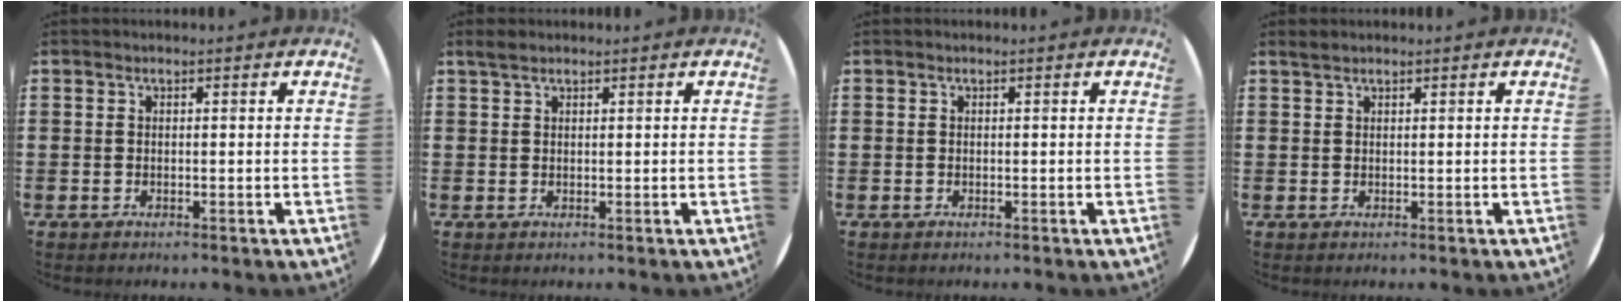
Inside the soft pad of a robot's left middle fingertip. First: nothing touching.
{"total": 1.1, "force": [1.0, 0.3, 0.4], "torque": [-0.009, 0.004, 0.019]}
{"total": 0.0}
{"total": 0.7, "force": [0.7, 0.0, 0.0], "torque": [0.000, 0.001, 0.013]}